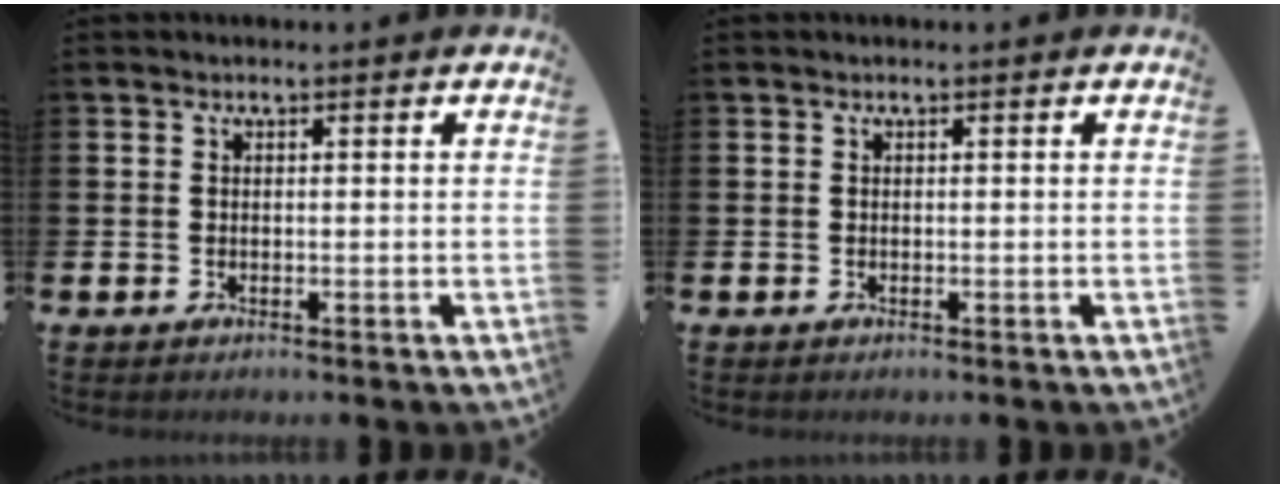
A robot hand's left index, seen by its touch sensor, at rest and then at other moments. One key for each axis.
{"total": 0.0}